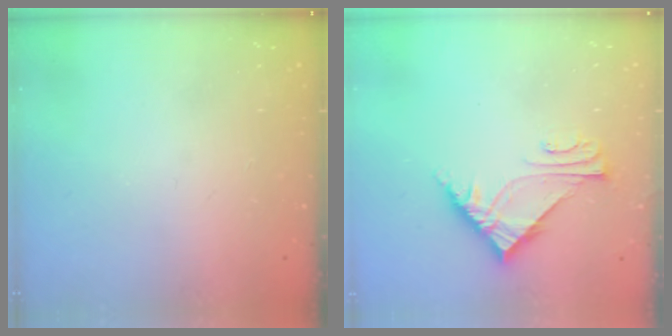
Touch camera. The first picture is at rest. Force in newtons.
{"total": 7.0, "press": 7.0, "slide": 0.4}